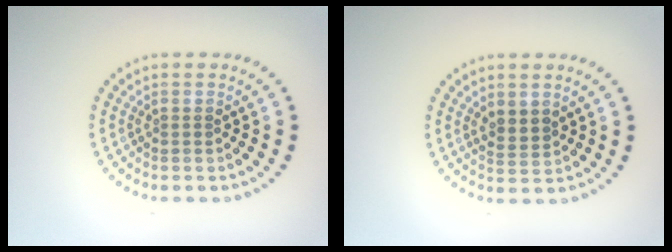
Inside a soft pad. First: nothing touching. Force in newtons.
{"total": 1.6, "press": 1.4, "slide": 0.8}